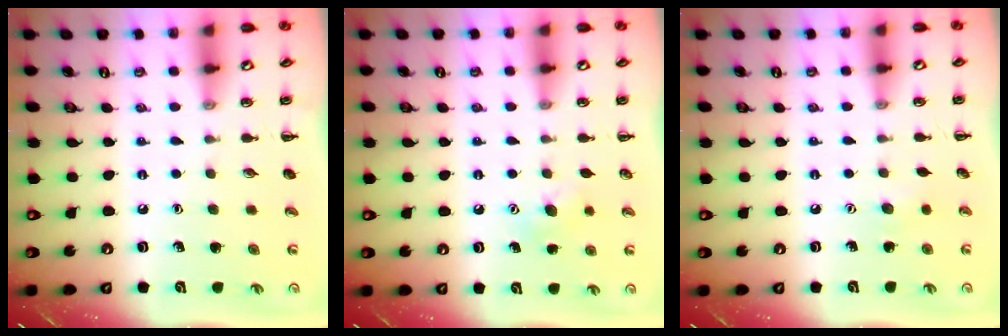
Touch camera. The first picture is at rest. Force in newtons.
{"total": 6.3, "press": 6.0, "slide": 1.7}
{"total": 2.9, "press": 2.8, "slide": 0.7}